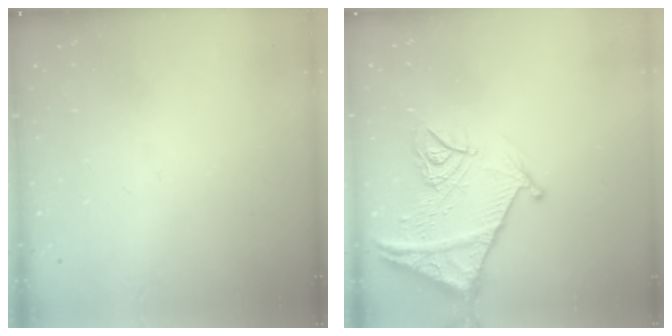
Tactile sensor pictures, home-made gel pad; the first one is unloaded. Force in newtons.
{"total": 14.9, "press": 14.8, "slide": 1.6}